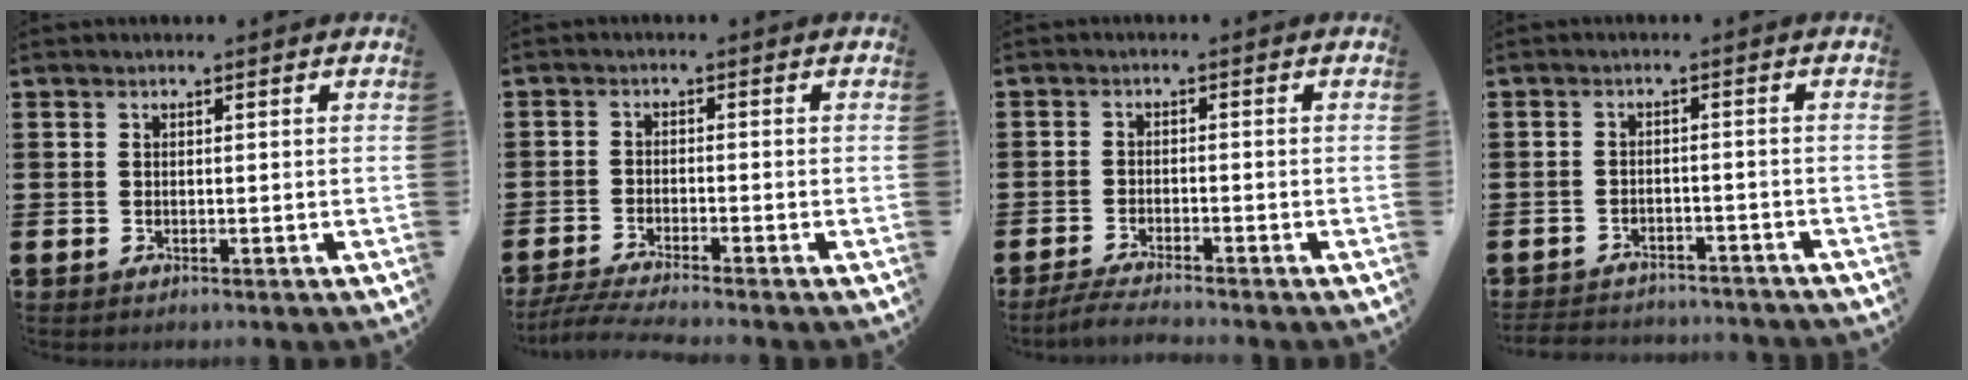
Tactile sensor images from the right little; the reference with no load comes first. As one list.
[{"total": 3.0, "force": [-2.5, -0.1, 1.6], "torque": [-0.032, -0.006, -0.047]}, {"total": 2.1, "force": [-2.0, -0.1, 0.9], "torque": [-0.013, 0.003, -0.037]}, {"total": 2.4, "force": [-2.4, 0.1, -0.2], "torque": [-0.003, 0.001, -0.053]}]